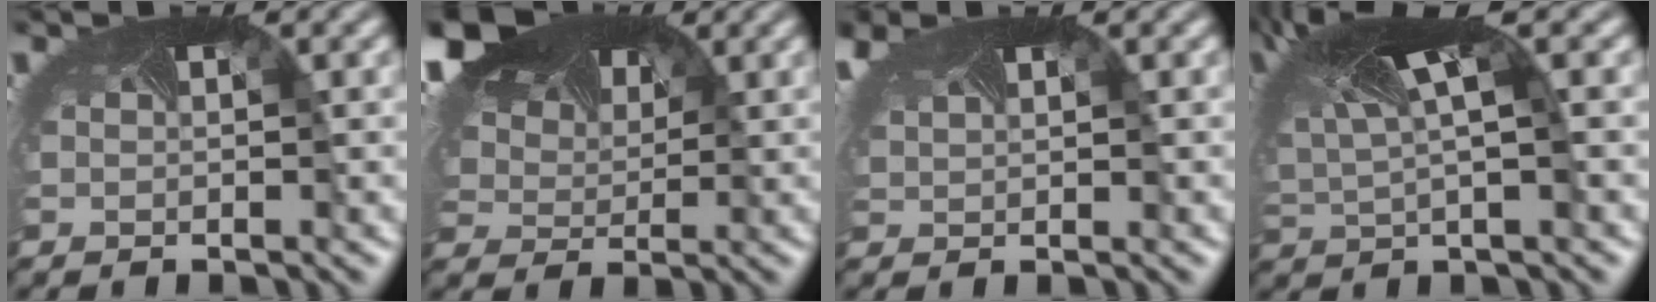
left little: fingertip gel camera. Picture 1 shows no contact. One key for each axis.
{"total": 12.0, "fx": 6.9, "fy": 6.7, "fz": 7.2, "tx": -0.187, "ty": 0.028, "tz": 0.128}
{"total": 3.1, "fx": 2.1, "fy": 1.3, "fz": 1.9, "tx": -0.072, "ty": 0.003, "tz": 0.045}
{"total": 7.0, "fx": 3.0, "fy": 1.8, "fz": 6.0, "tx": -0.153, "ty": -0.002, "tz": 0.069}